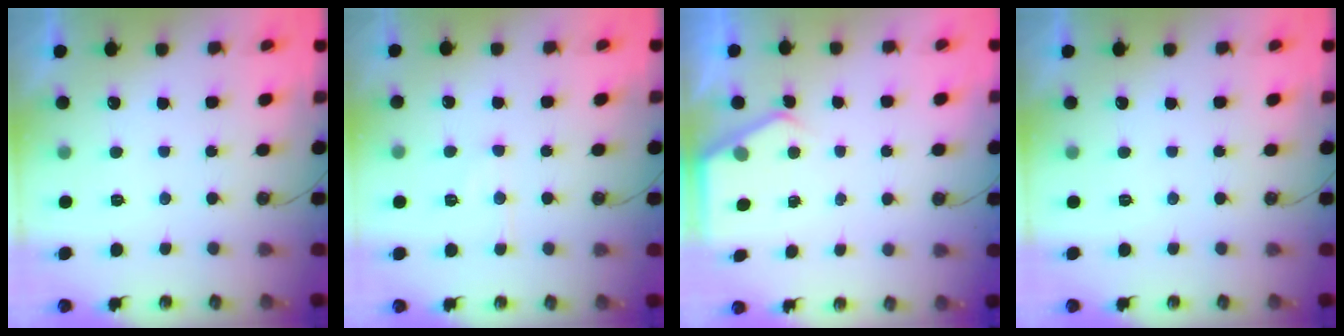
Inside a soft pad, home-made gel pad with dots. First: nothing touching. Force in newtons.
{"total": 7.4, "press": 7.4, "slide": 0.6}
{"total": 2.2, "press": 2.2, "slide": 0.3}
{"total": 0.0}